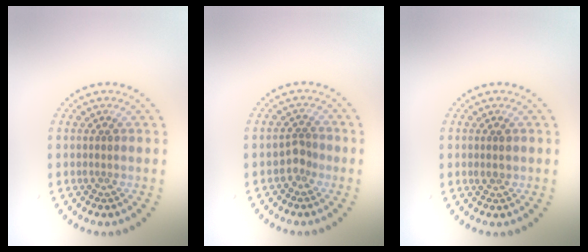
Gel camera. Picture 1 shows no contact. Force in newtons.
{"total": 1.4, "press": 1.0, "slide": 0.9}
{"total": 1.1, "press": 1.1, "slide": 0.1}